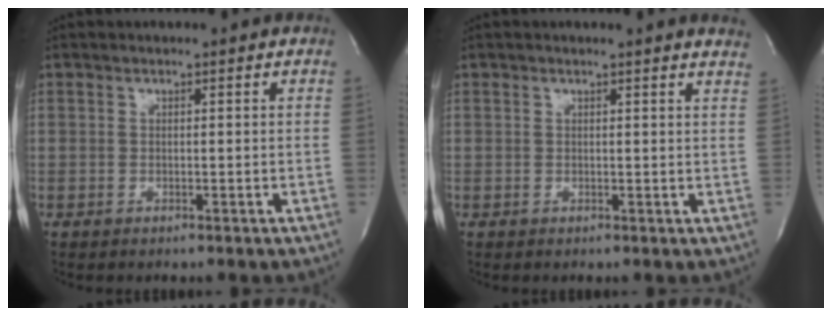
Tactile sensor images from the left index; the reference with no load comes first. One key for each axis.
{"total": 5.1, "fx": 4.7, "fy": -0.1, "fz": 2.0, "tx": -0.021, "ty": -0.007, "tz": 0.027}